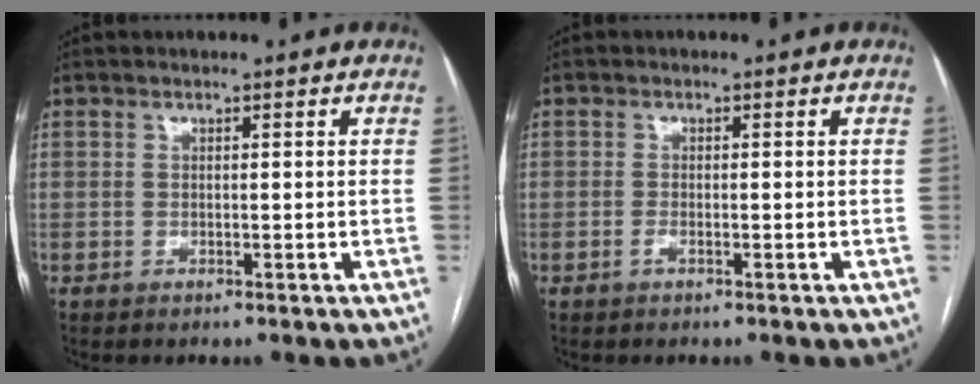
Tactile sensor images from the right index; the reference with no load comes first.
{"total": 1.1, "force": [-0.5, 0.3, 0.9], "torque": [-0.020, -0.001, -0.009]}